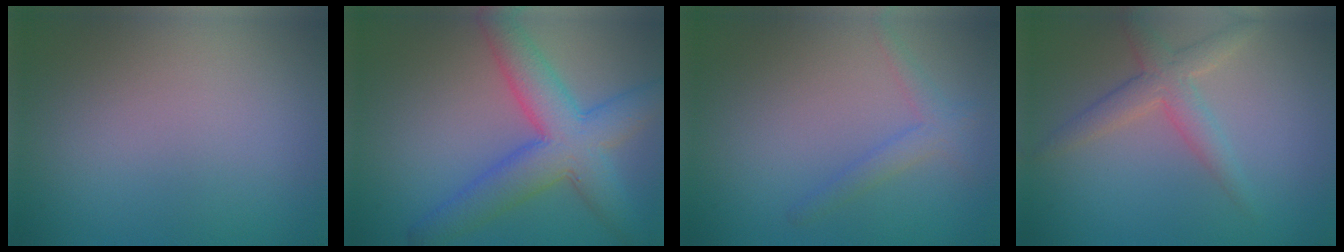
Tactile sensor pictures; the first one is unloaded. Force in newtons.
{"total": 7.3, "press": 7.3, "slide": 0.3}
{"total": 1.8, "press": 1.8, "slide": 0.0}
{"total": 3.0, "press": 3.0, "slide": 0.3}